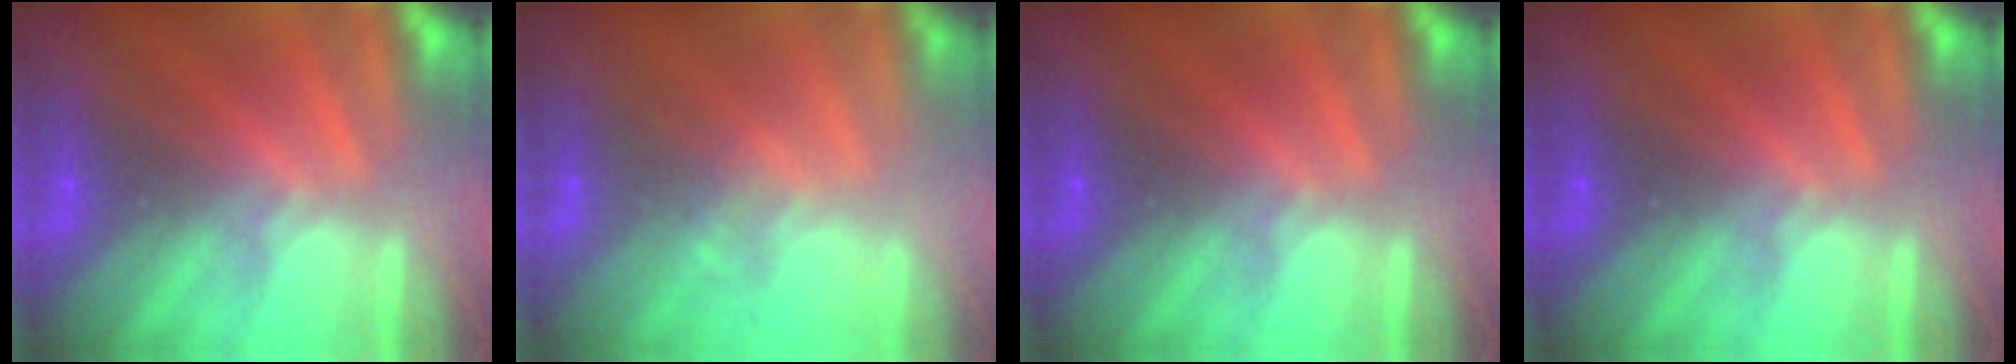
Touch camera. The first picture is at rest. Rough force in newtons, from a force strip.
{"total": 2.2}
{"total": 0.0}
{"total": 0.0}